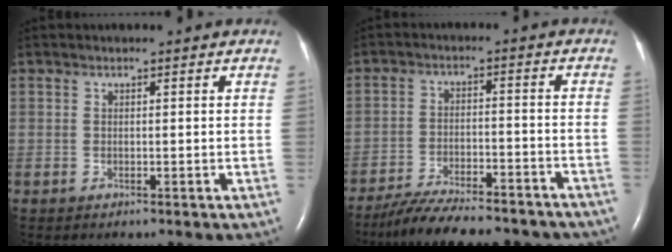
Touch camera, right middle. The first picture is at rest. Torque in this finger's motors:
{"motor_torque": [1.09, -1.05, 0.41, 0.12]}